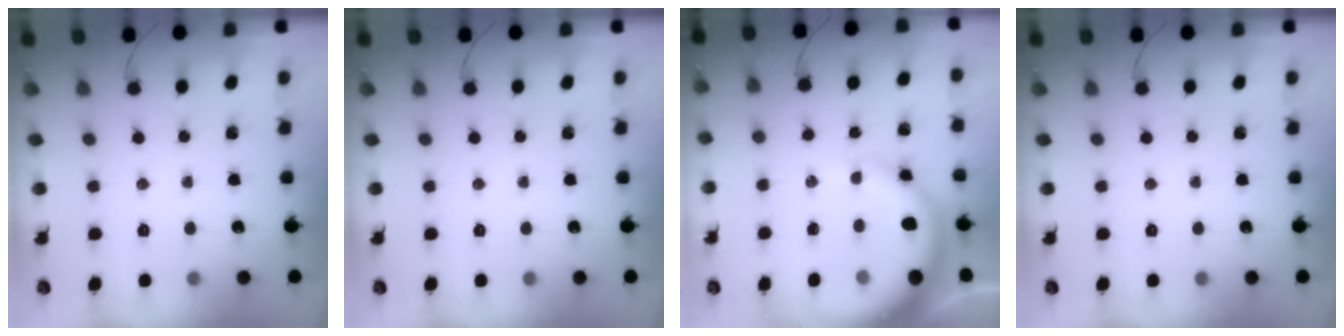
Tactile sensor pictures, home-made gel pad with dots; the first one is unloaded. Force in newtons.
{"total": 0.0}
{"total": 12.9, "press": 12.6, "slide": 2.6}
{"total": 0.0}